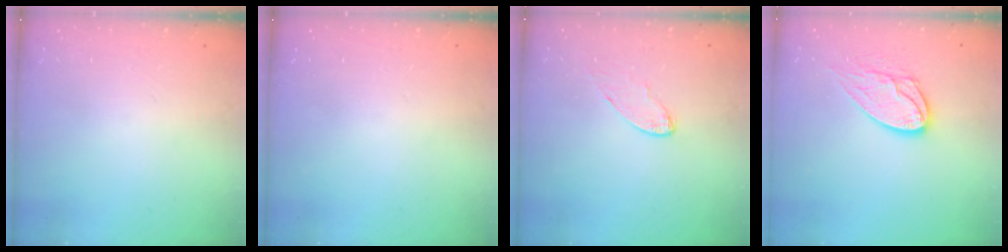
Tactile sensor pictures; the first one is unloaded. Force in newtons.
{"total": 0.0}
{"total": 4.1, "press": 4.0, "slide": 0.5}
{"total": 13.0, "press": 13.0, "slide": 1.1}